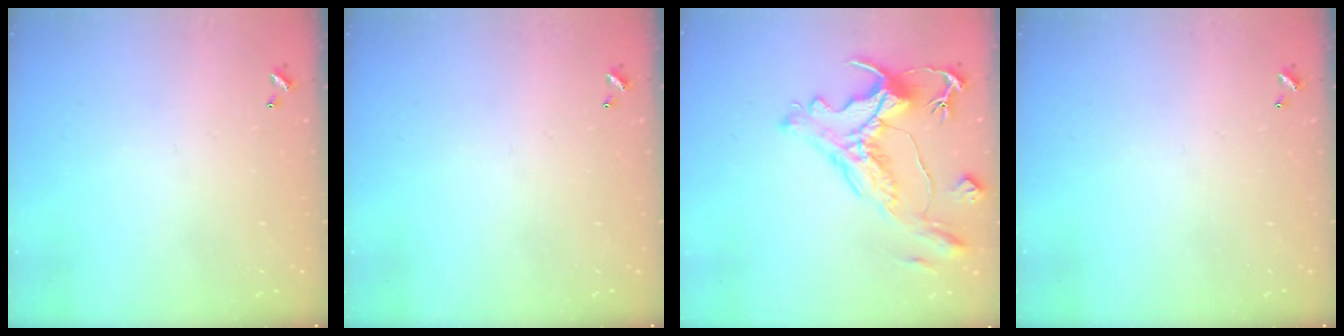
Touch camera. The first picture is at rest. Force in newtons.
{"total": 0.0}
{"total": 2.8, "press": 2.4, "slide": 1.5}
{"total": 0.0}